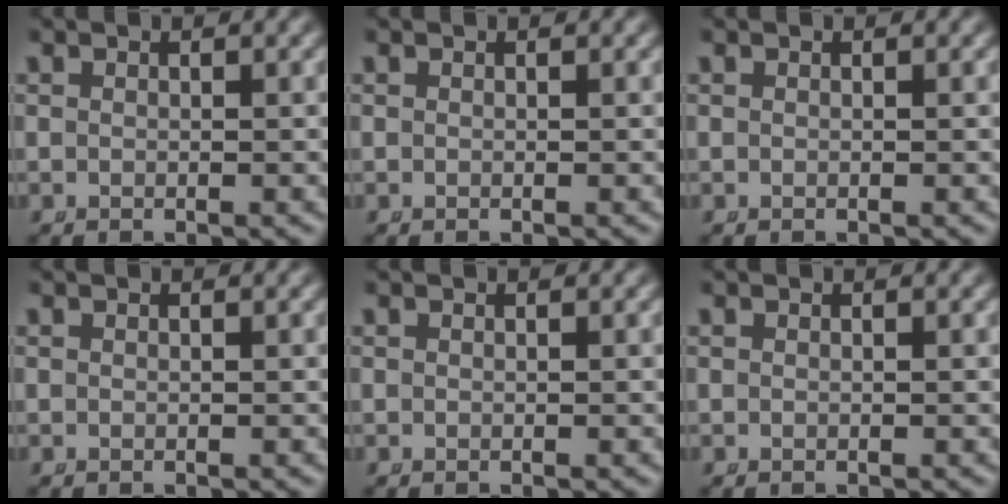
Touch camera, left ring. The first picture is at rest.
{"total": 0.0}
{"total": 0.0}
{"total": 0.0}
{"total": 0.0}
{"total": 0.0}